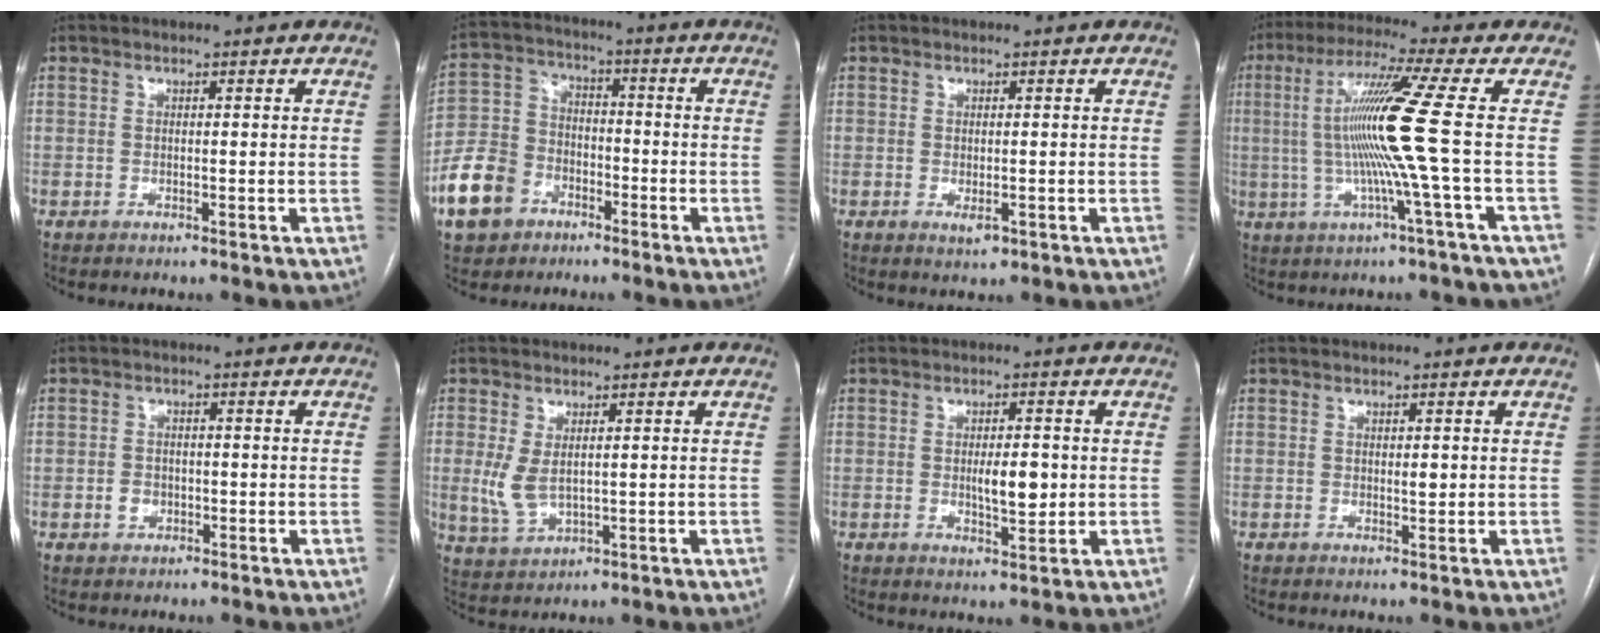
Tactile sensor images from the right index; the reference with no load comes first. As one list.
[{"total": 10.8, "force": [-5.7, 8.1, 4.3], "torque": [-0.116, 0.019, -0.105]}, {"total": 2.0, "force": [-0.7, 0.7, 1.7], "torque": [-0.028, -0.004, -0.006]}, {"total": 12.0, "force": [-0.3, -2.7, 11.7], "torque": [-0.225, 0.001, -0.006]}, {"total": 2.3, "force": [-0.8, 2.0, 0.8], "torque": [-0.010, 0.007, -0.010]}, {"total": 4.8, "force": [0.5, 2.4, 4.1], "torque": [-0.096, -0.002, 0.021]}, {"total": 4.8, "force": [-0.2, 1.5, 4.5], "torque": [-0.072, -0.004, 0.002]}, {"total": 1.0, "force": [0.2, 0.5, 0.9], "torque": [-0.012, -0.002, 0.004]}]